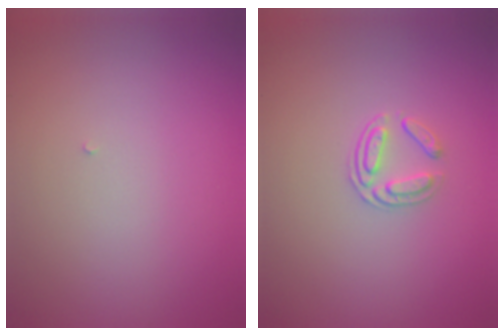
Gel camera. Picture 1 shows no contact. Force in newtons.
{"total": 1.7, "press": 1.3, "slide": 1.1}